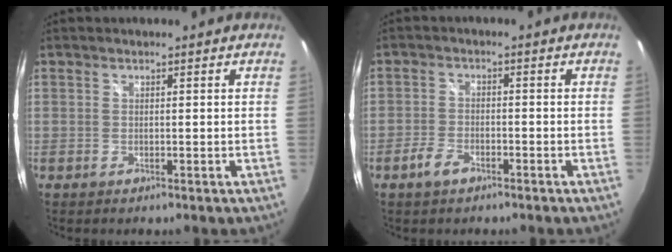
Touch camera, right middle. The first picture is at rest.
{"total": 3.7, "force": [-2.6, 1.8, 2.0], "torque": [-0.052, 0.001, -0.049]}